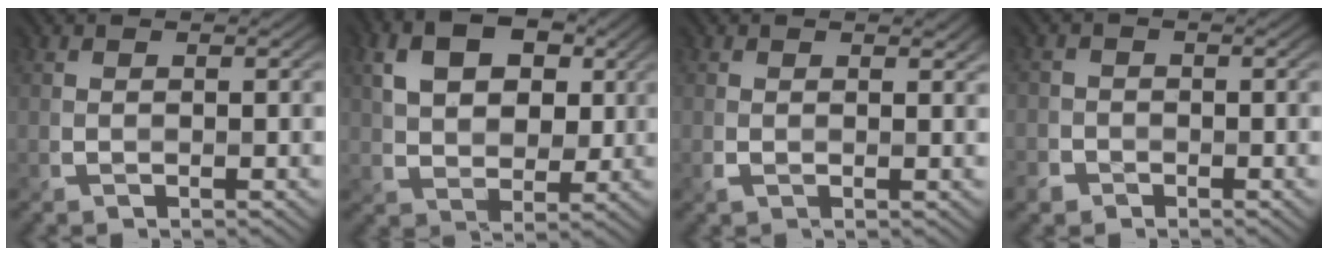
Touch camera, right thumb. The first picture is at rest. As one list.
[{"total": 8.1, "force": [2.6, 5.5, 5.3], "torque": [-0.105, 0.007, 0.035]}, {"total": 1.0, "force": [0.8, 0.5, 0.4], "torque": [-0.008, -0.003, 0.015]}, {"total": 3.0, "force": [-1.7, 2.4, -0.3], "torque": [0.020, 0.002, -0.050]}]